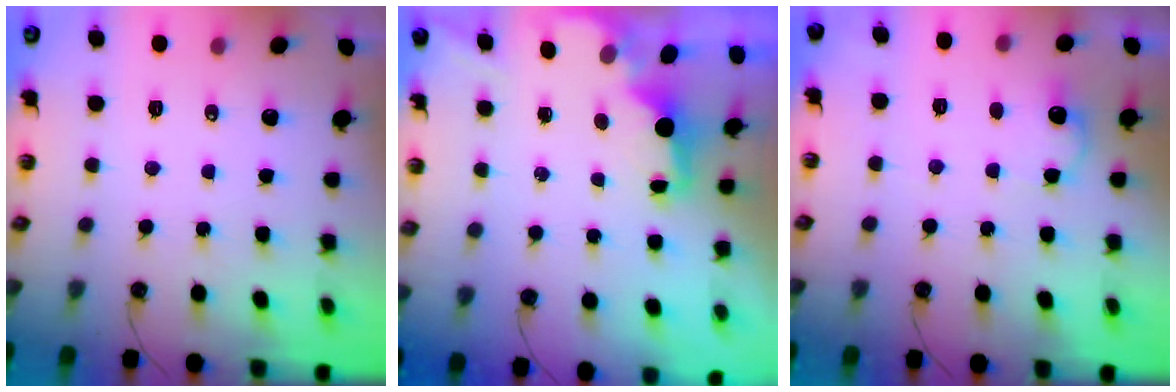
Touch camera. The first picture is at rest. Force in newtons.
{"total": 1.9, "press": 1.8, "slide": 0.8}
{"total": 8.5, "press": 8.5, "slide": 0.4}